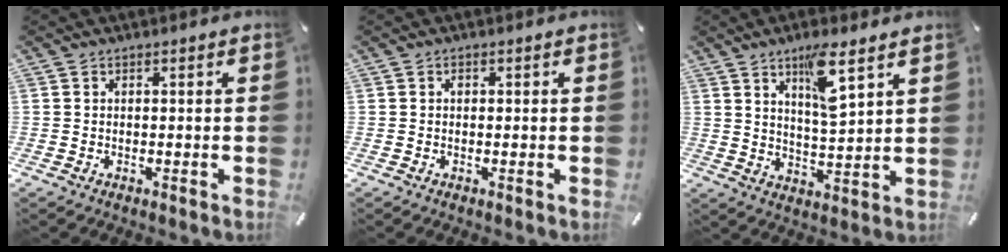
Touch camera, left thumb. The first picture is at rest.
{"total": 0.7, "force": [0.1, 0.5, 0.4], "torque": [-0.009, 0.002, 0.001]}
{"total": 9.4, "force": [5.9, 2.1, 7.1], "torque": [-0.120, -0.029, 0.096]}